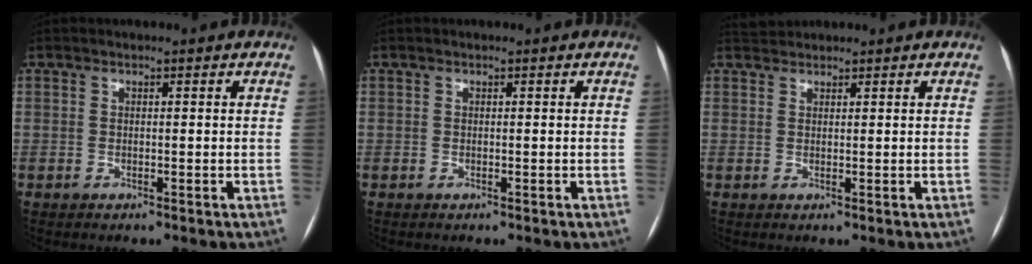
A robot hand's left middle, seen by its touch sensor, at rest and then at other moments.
{"total": 0.0}
{"total": 1.7, "force": [1.6, 0.2, -0.3], "torque": [-0.004, 0.017, 0.034]}